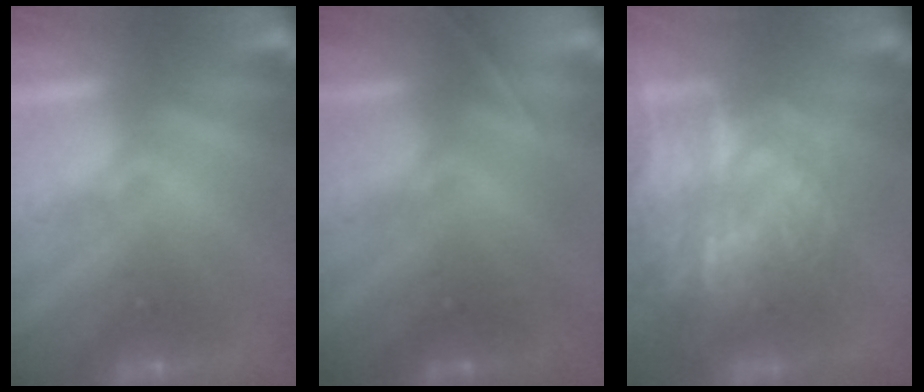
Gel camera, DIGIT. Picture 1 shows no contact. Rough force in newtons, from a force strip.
{"total": 1.4}
{"total": 8.1}